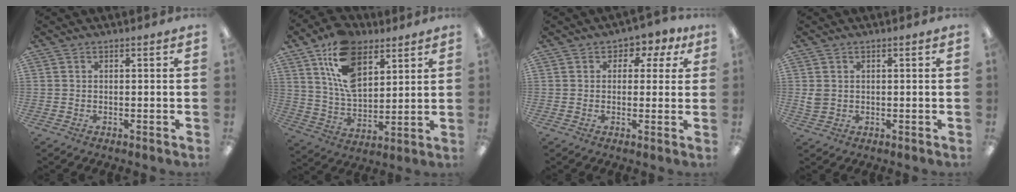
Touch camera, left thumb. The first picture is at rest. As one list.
[{"total": 16.1, "force": [8.8, 9.4, 9.7], "torque": [-0.181, -0.022, 0.162]}, {"total": 3.8, "force": [1.3, 3.0, 2.0], "torque": [-0.021, 0.001, 0.019]}, {"total": 2.5, "force": [0.6, 2.1, 1.1], "torque": [-0.022, 0.004, 0.012]}]